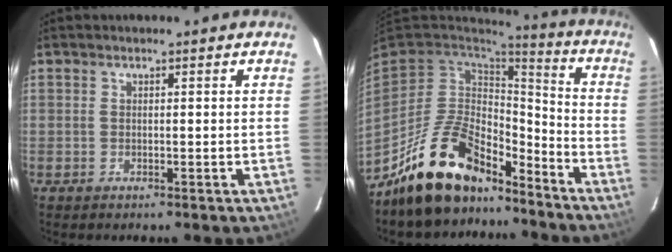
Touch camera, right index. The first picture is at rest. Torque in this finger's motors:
{"motor_torque": [0.64, -0.75, 1.05, 0.21]}